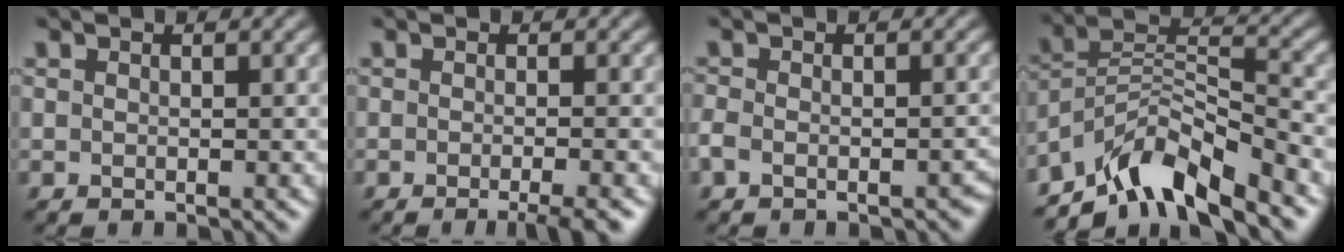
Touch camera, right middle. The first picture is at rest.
{"total": 3.0, "force": [-1.8, 0.4, 2.3], "torque": [-0.021, 0.001, -0.029]}
{"total": 2.8, "force": [-2.1, 1.3, 1.3], "torque": [-0.020, 0.003, -0.034]}
{"total": 8.0, "force": [-6.4, 2.2, 4.2], "torque": [-0.063, 0.005, -0.123]}